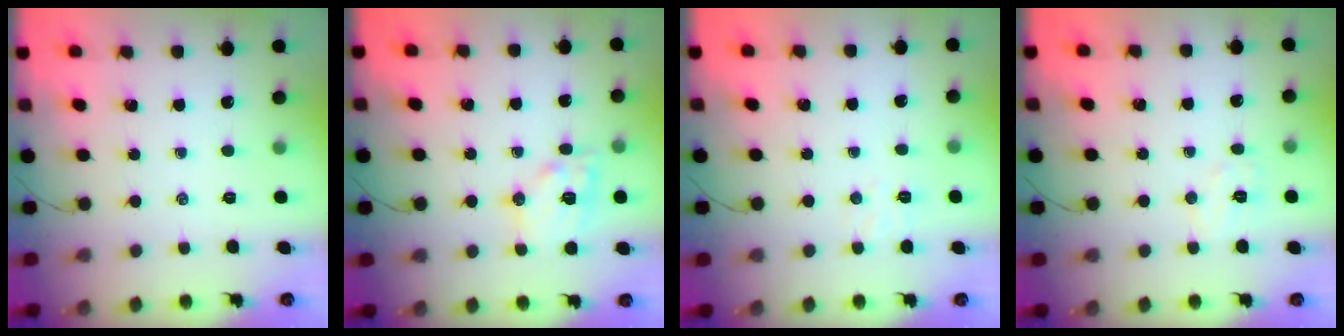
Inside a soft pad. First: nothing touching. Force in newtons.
{"total": 12.5, "press": 12.4, "slide": 1.3}
{"total": 4.0, "press": 3.9, "slide": 0.9}
{"total": 5.6, "press": 5.5, "slide": 1.0}